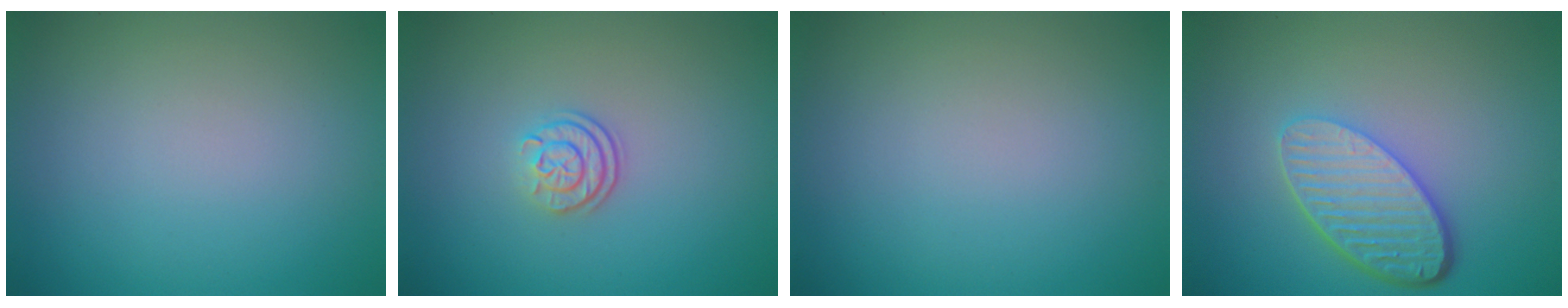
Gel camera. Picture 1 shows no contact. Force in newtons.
{"total": 2.4, "press": 1.8, "slide": 1.5}
{"total": 0.0}
{"total": 5.3, "press": 3.9, "slide": 3.6}